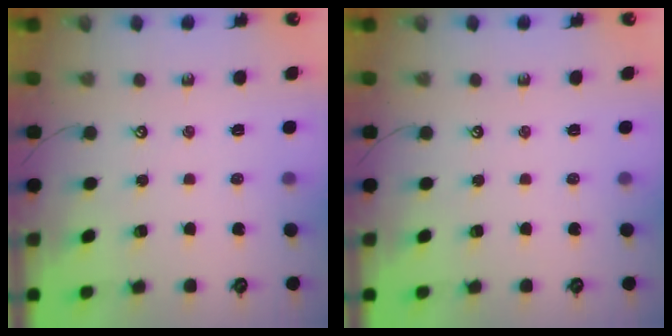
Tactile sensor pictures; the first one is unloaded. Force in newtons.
{"total": 0.0}